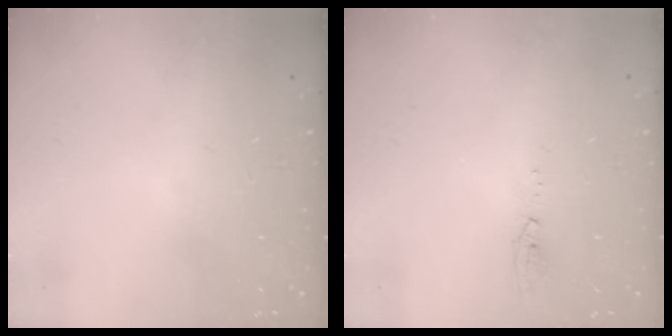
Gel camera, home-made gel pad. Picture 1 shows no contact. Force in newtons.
{"total": 15.0, "press": 4.8, "slide": 14.3}